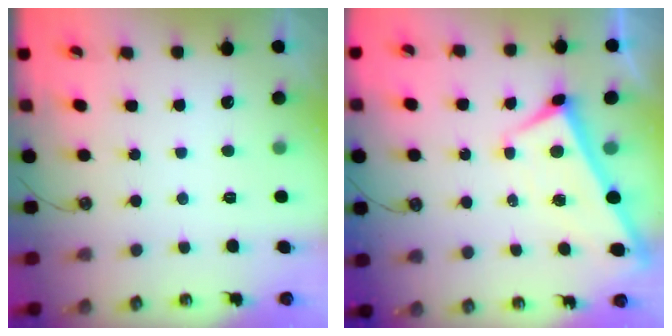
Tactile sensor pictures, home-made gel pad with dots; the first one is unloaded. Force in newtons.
{"total": 2.1, "press": 2.1, "slide": 0.3}